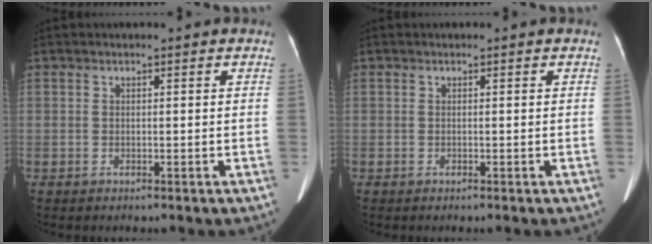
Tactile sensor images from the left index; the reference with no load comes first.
{"total": 0.0}